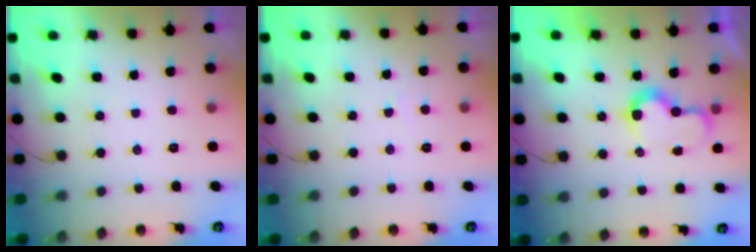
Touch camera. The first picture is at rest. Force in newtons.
{"total": 1.4, "press": 1.4, "slide": 0.1}
{"total": 7.6, "press": 7.6, "slide": 0.3}